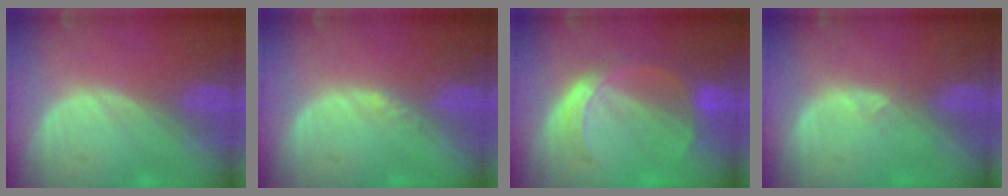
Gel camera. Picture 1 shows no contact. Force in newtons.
{"total": 1.0, "press": 0.8, "slide": 0.6}
{"total": 5.7, "press": 5.4, "slide": 1.9}
{"total": 0.9, "press": 0.9, "slide": 0.3}